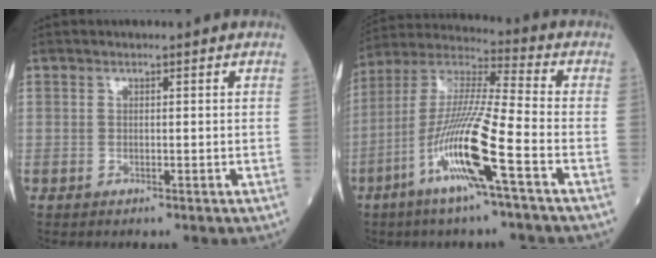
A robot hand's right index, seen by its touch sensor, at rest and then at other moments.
{"total": 15.2, "force": [-6.2, -0.1, 13.9], "torque": [-0.287, -0.010, -0.125]}